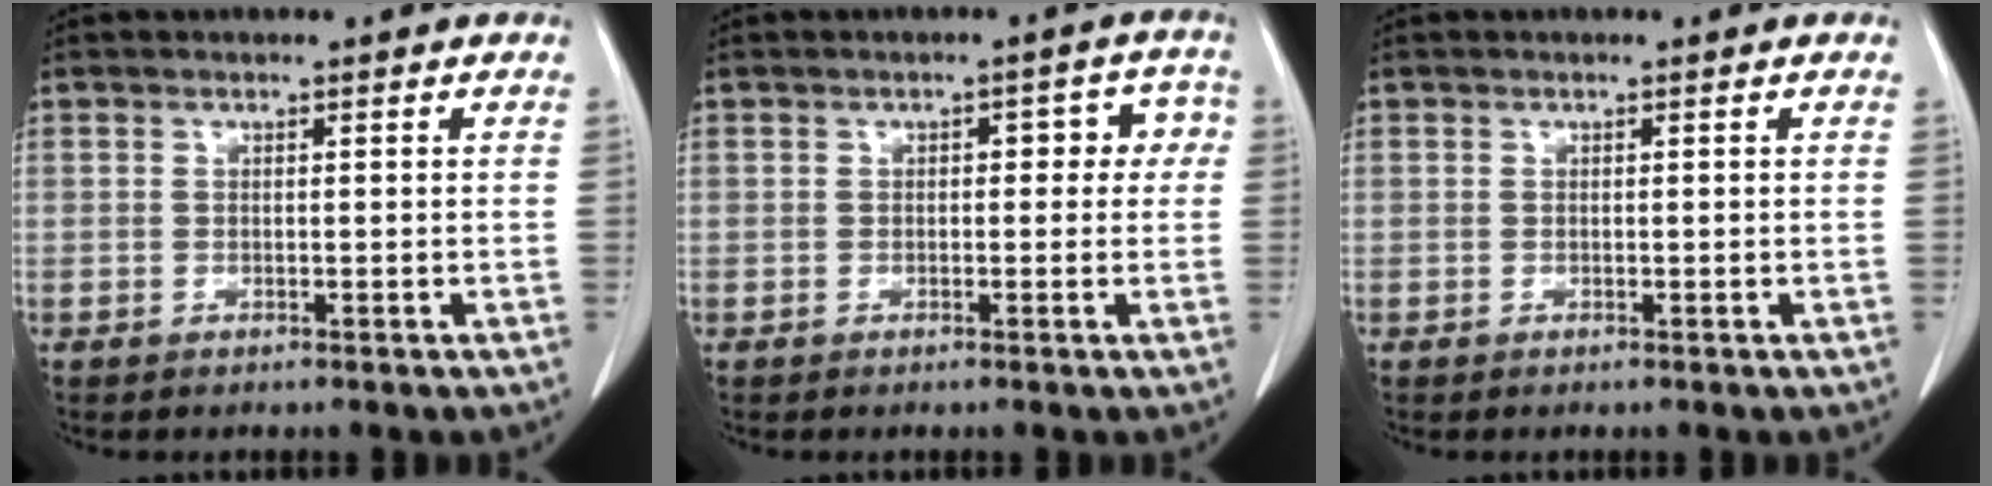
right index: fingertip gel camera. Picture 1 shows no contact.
{"total": 4.1, "force": [0.5, 2.2, 3.5], "torque": [-0.030, 0.029, 0.001]}
{"total": 0.0}